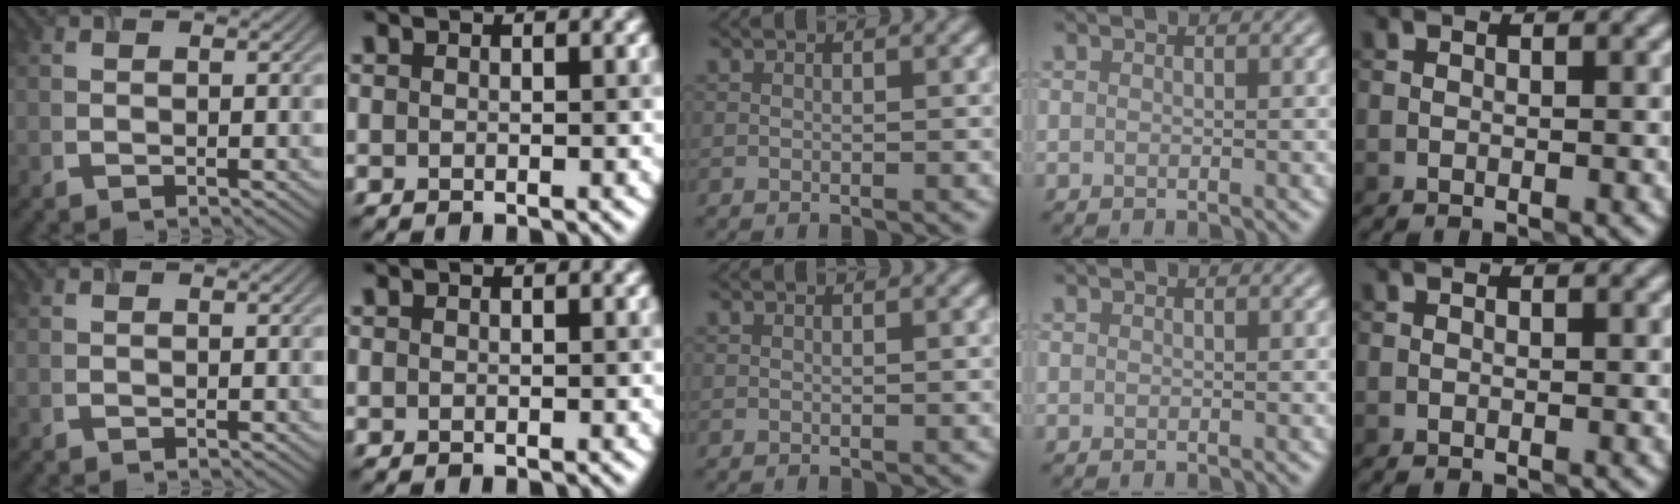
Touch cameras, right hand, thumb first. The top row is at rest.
{}